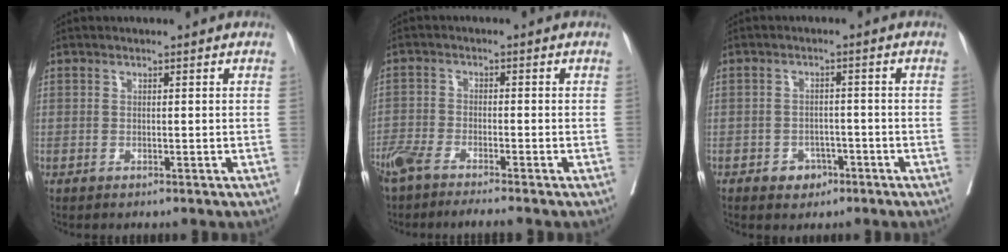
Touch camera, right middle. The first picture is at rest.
{"total": 6.9, "force": [-5.9, 0.4, 3.6], "torque": [-0.061, -0.011, -0.105]}
{"total": 3.1, "force": [-1.7, 2.3, 1.2], "torque": [-0.007, 0.009, -0.021]}